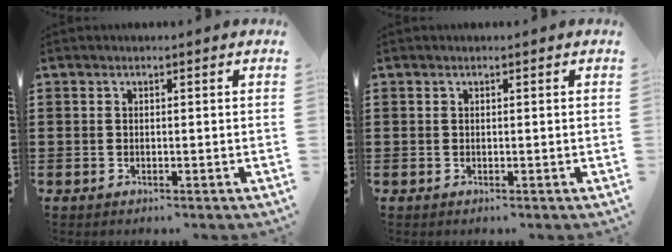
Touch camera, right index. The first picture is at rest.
{"total": 0.0}